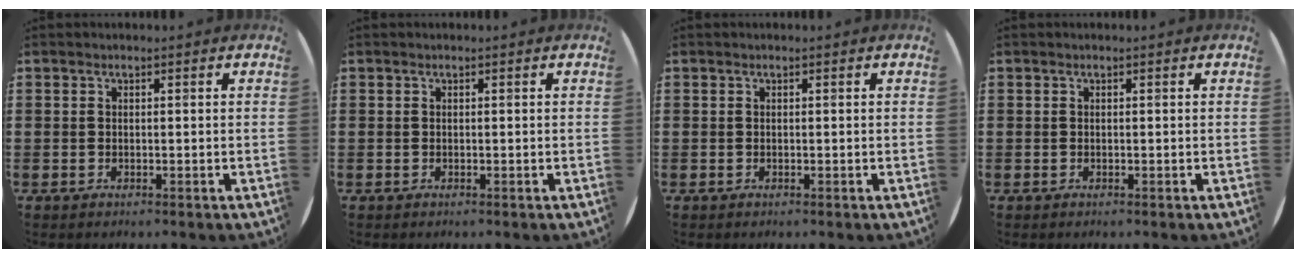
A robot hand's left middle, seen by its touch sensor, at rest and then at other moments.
{"total": 0.0}
{"total": 0.0}
{"total": 0.0}